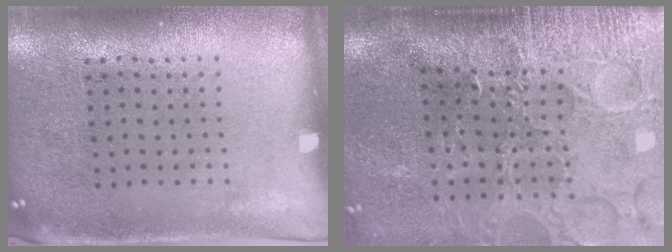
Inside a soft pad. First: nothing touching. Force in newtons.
{"total": 4.4, "press": 3.8, "slide": 2.2}